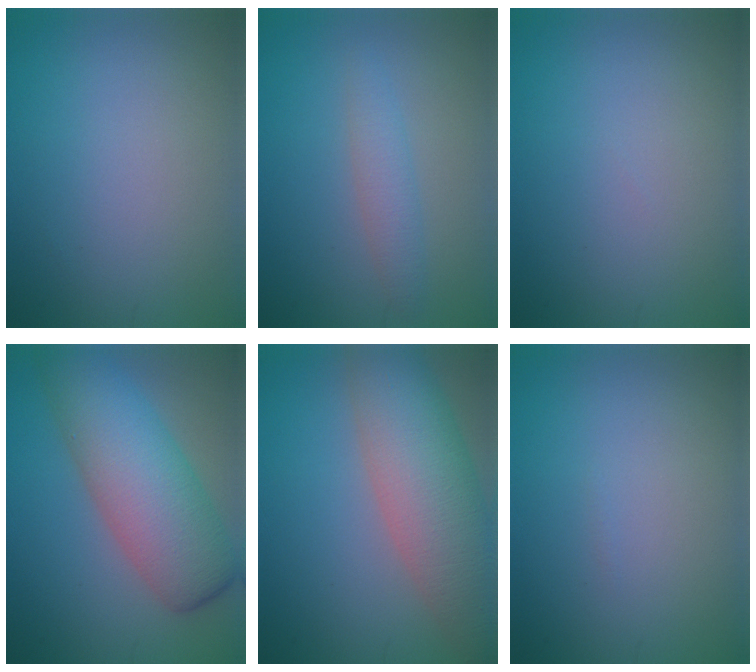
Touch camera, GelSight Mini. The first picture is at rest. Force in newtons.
{"total": 2.1, "press": 2.1, "slide": 0.1}
{"total": 0.0}
{"total": 8.9, "press": 8.9, "slide": 0.4}
{"total": 9.7, "press": 9.7, "slide": 0.5}
{"total": 0.0}